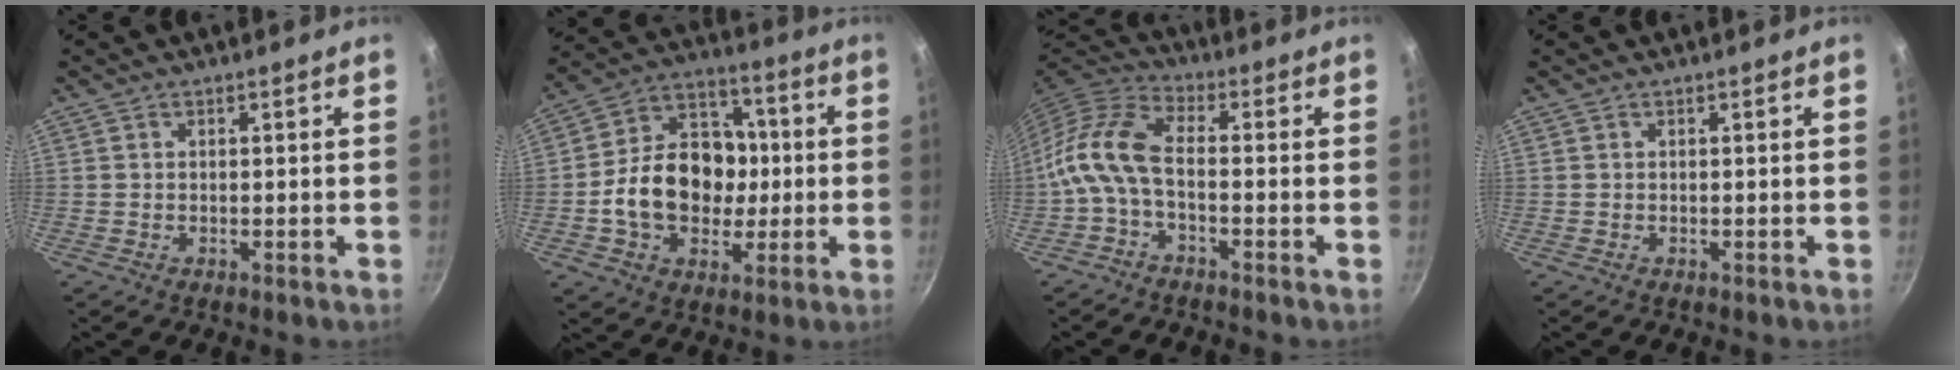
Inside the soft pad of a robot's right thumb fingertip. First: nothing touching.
{"total": 18.2, "force": [-1.6, 14.0, 11.6], "torque": [-0.153, 0.035, -0.036]}
{"total": 9.8, "force": [-2.4, 4.8, 8.2], "torque": [-0.185, 0.036, -0.065]}
{"total": 0.0}